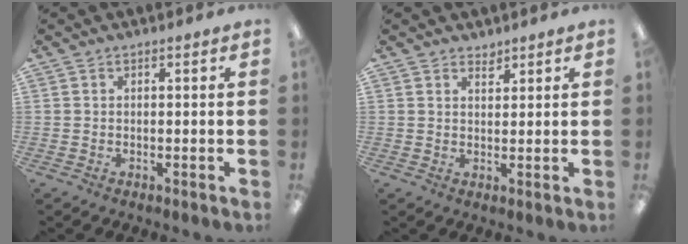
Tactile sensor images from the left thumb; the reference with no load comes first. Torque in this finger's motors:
{"motor_torque": [-0.10, 0.04, -0.08, -0.24, -0.04]}